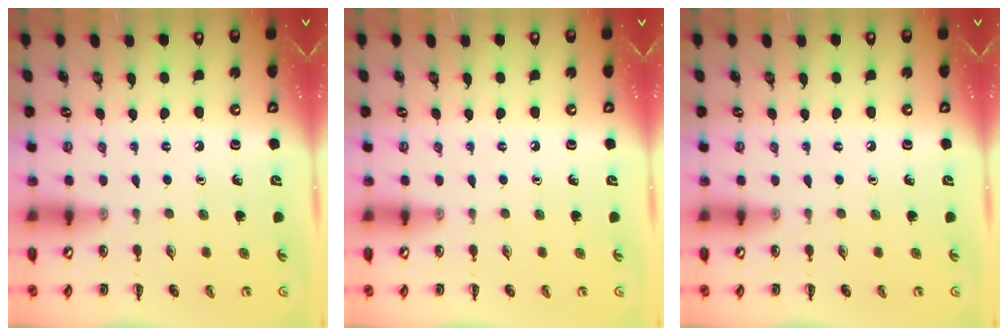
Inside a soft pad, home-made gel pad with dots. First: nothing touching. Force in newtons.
{"total": 0.0}
{"total": 0.0}